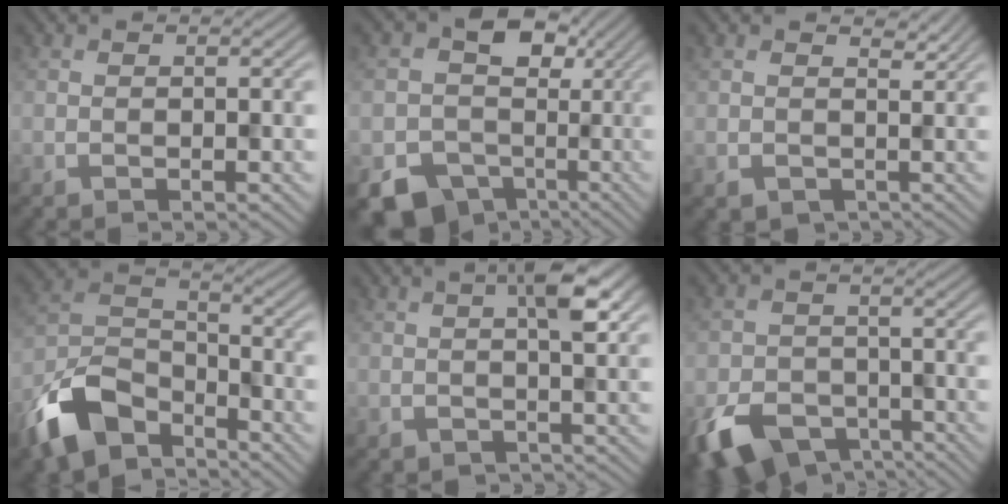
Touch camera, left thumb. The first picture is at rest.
{"total": 12.6, "force": [-1.9, 11.3, 5.2], "torque": [-0.103, -0.027, -0.046]}
{"total": 3.1, "force": [1.5, 2.6, 0.7], "torque": [-0.024, -0.018, 0.023]}
{"total": 11.6, "force": [-8.0, 5.9, 6.1], "torque": [-0.135, -0.010, -0.176]}
{"total": 3.9, "force": [0.9, 1.4, 3.6], "torque": [-0.056, 0.008, 0.011]}
{"total": 9.6, "force": [-5.6, 6.1, 4.8], "torque": [-0.105, -0.026, -0.103]}